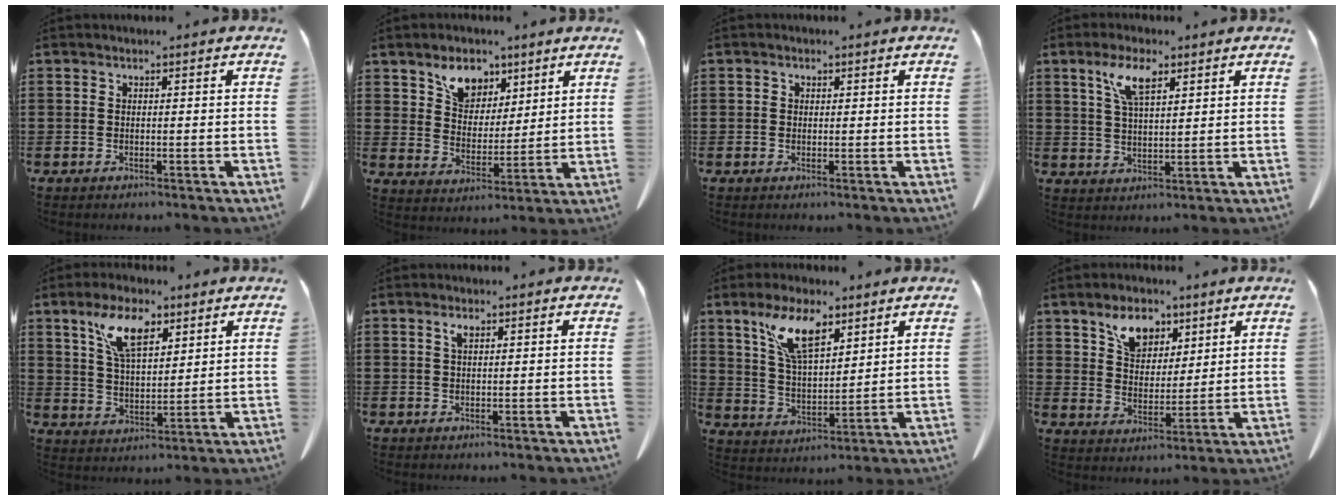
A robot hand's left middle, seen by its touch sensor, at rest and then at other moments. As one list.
[{"total": 7.3, "force": [5.1, 4.6, 2.3], "torque": [-0.057, -0.005, 0.095]}, {"total": 0.7, "force": [0.2, 0.6, 0.1], "torque": [-0.006, 0.001, 0.006]}, {"total": 6.7, "force": [3.8, 2.3, 5.1], "torque": [-0.111, 0.008, 0.068]}, {"total": 9.2, "force": [5.7, 3.8, 6.2], "torque": [-0.130, 0.000, 0.104]}, {"total": 1.8, "force": [0.8, 0.6, 1.4], "torque": [-0.032, 0.002, 0.015]}, {"total": 10.2, "force": [6.5, 4.0, 6.9], "torque": [-0.150, -0.003, 0.120]}, {"total": 7.3, "force": [5.0, 4.4, 3.1], "torque": [-0.066, 0.000, 0.092]}]